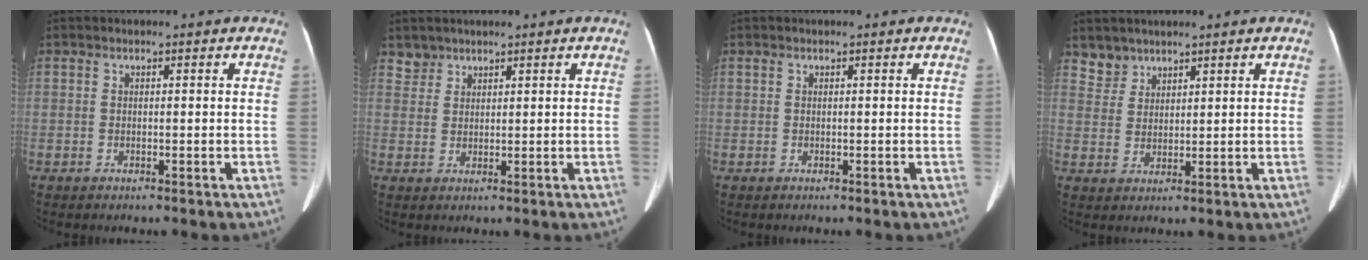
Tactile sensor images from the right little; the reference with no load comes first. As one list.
[{"total": 2.0, "force": [1.7, 0.9, -0.4], "torque": [0.011, 0.008, 0.031]}, {"total": 0.0}, {"total": 3.0, "force": [2.6, 1.4, -0.5], "torque": [0.014, 0.008, 0.050]}]